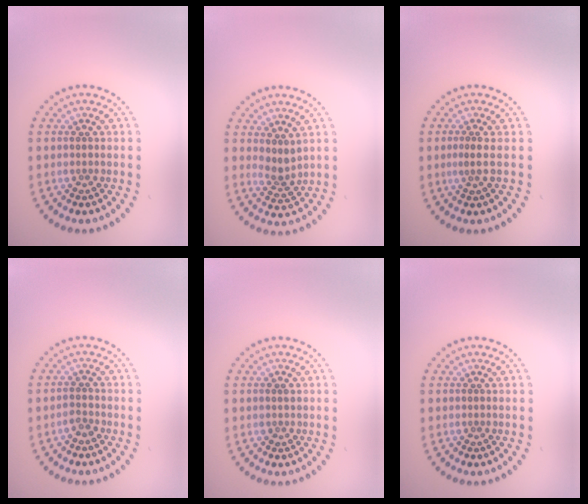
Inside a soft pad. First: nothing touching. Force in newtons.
{"total": 2.0, "press": 1.6, "slide": 1.3}
{"total": 1.0, "press": 0.5, "slide": 0.9}
{"total": 1.0, "press": 0.9, "slide": 0.6}
{"total": 0.7, "press": 0.7, "slide": 0.1}
{"total": 0.0}